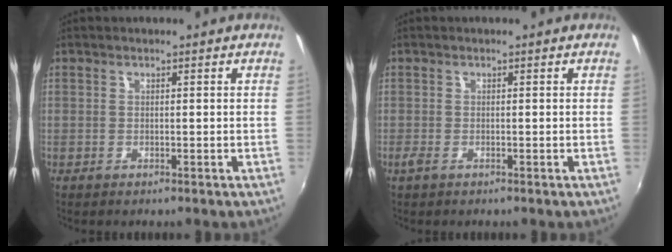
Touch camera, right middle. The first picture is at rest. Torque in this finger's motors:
{"motor_torque": [0.56, -0.52, 0.04, 0.03]}